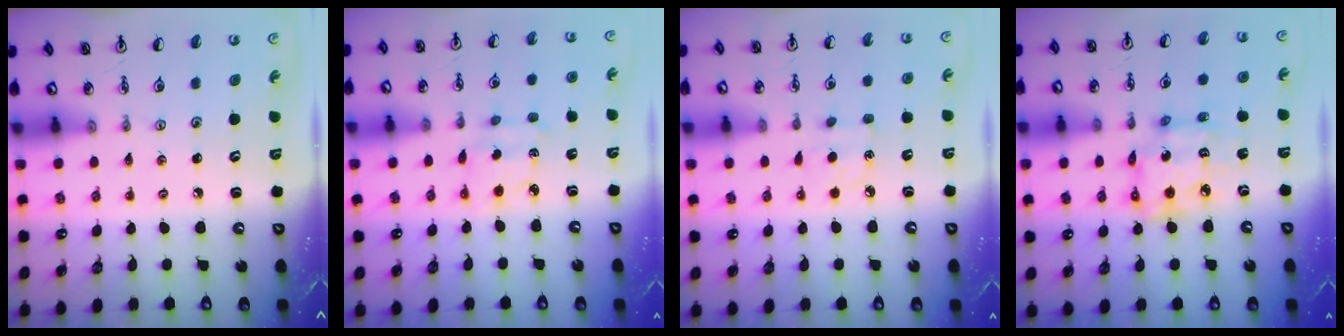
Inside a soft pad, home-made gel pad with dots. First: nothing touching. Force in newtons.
{"total": 2.9, "press": 2.9, "slide": 0.6}
{"total": 5.8, "press": 5.8, "slide": 0.7}
{"total": 12.4, "press": 12.3, "slide": 1.1}